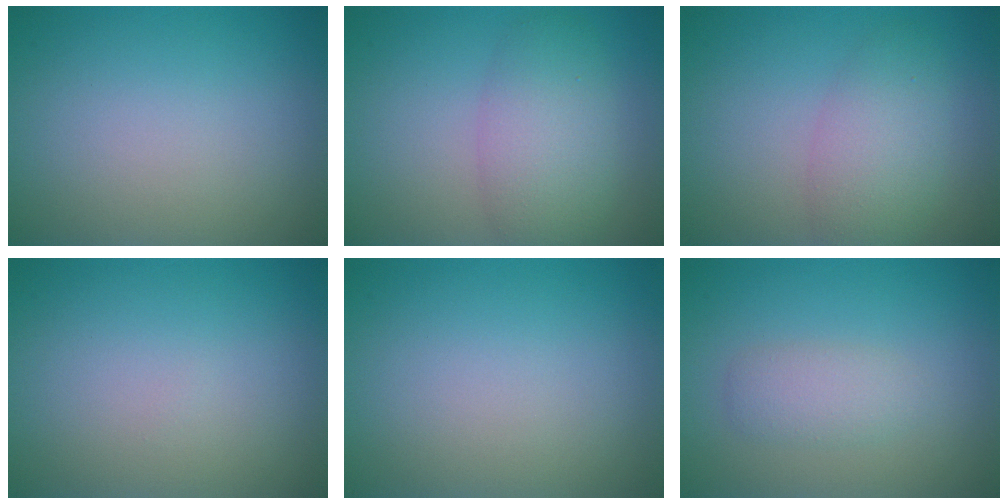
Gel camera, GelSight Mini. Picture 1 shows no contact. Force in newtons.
{"total": 4.8, "press": 4.8, "slide": 0.2}
{"total": 3.9, "press": 3.9, "slide": 0.1}
{"total": 0.0}
{"total": 0.0}
{"total": 2.0, "press": 2.0, "slide": 0.2}